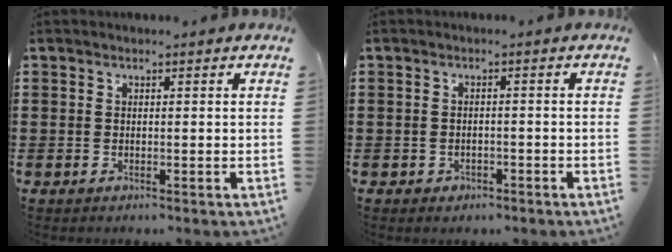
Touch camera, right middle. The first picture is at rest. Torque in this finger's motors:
{"motor_torque": [0.01, 0.02, 0.01, 0.00]}